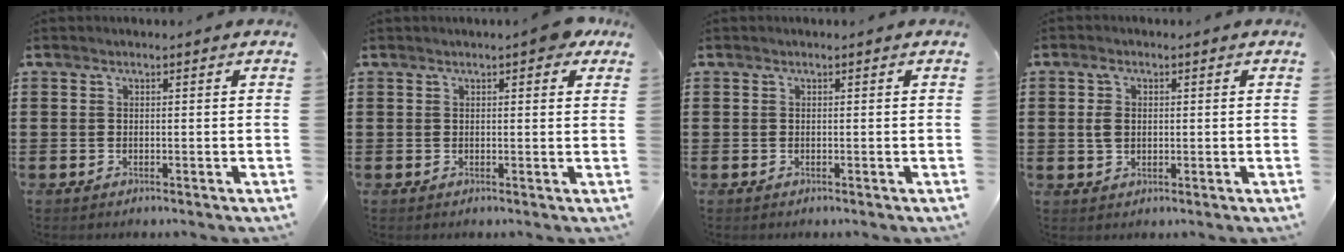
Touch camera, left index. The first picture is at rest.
{"total": 2.2, "force": [1.4, 0.5, 1.6], "torque": [-0.020, 0.000, 0.022]}
{"total": 0.0}
{"total": 3.1, "force": [0.4, 2.0, 2.3], "torque": [-0.056, 0.005, 0.004]}